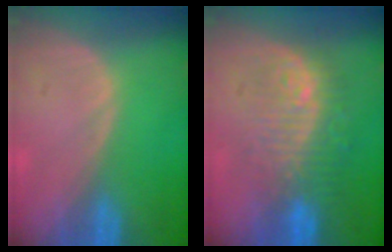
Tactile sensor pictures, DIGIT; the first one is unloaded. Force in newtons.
{"total": 9.2, "press": 9.0, "slide": 1.8}